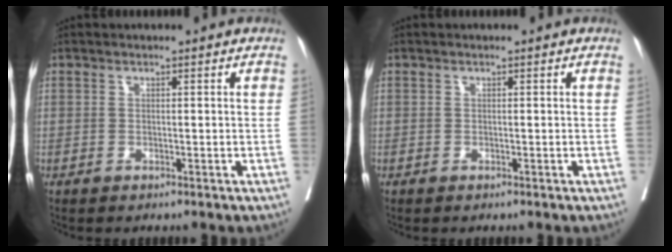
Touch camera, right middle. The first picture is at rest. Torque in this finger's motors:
{"motor_torque": [0.24, -0.15, 0.09, 0.01]}